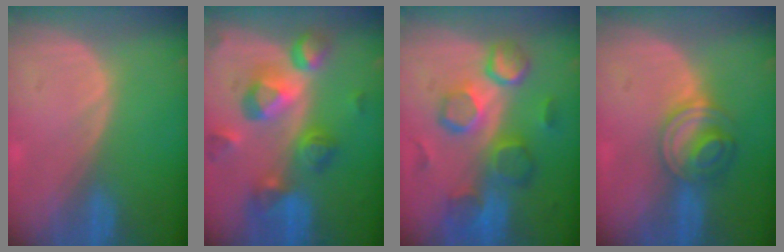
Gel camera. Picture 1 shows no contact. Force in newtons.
{"total": 10.4, "press": 9.3, "slide": 4.8}
{"total": 10.3, "press": 9.4, "slide": 4.1}
{"total": 5.8, "press": 5.5, "slide": 1.9}